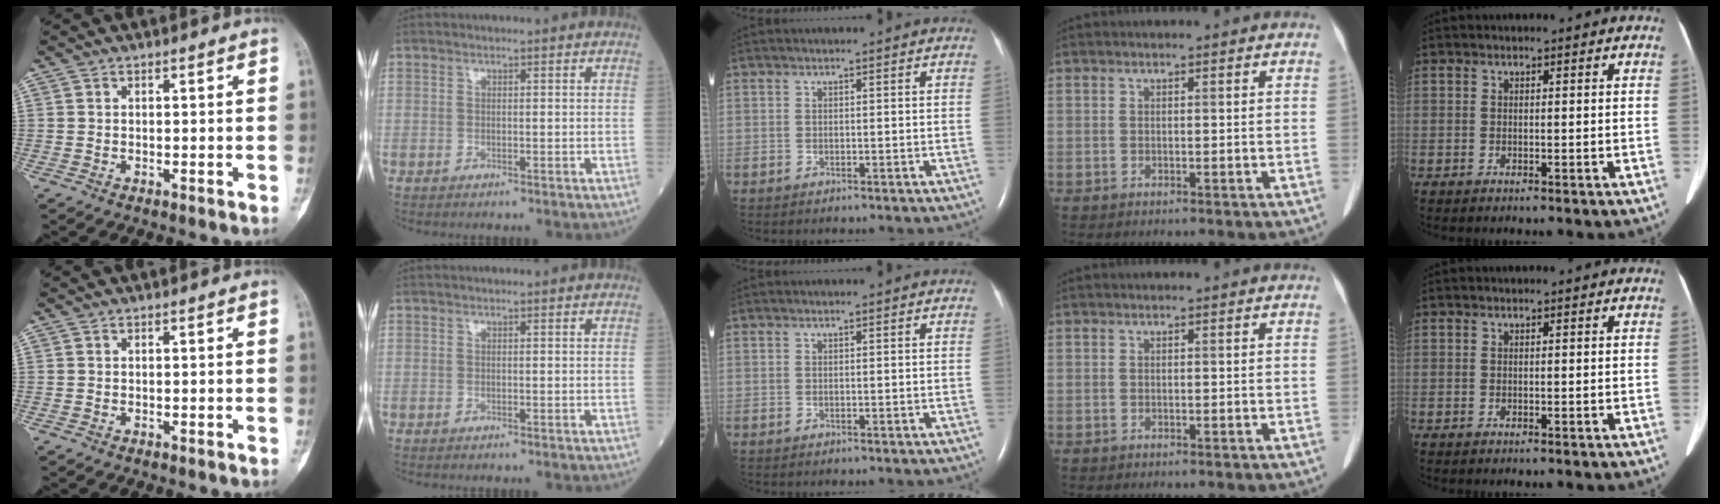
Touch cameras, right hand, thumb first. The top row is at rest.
{}